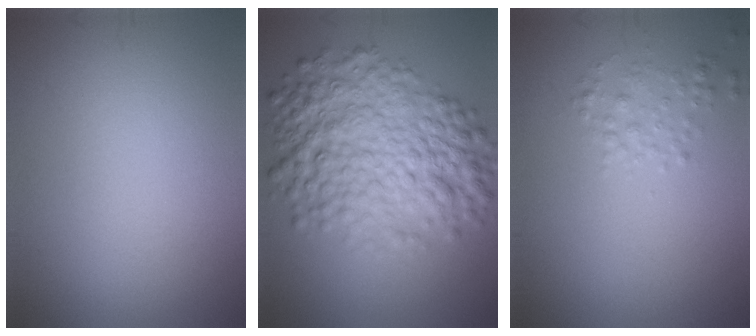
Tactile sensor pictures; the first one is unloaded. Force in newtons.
{"total": 8.5, "press": 8.5, "slide": 0.0}
{"total": 1.6, "press": 1.6, "slide": 0.1}